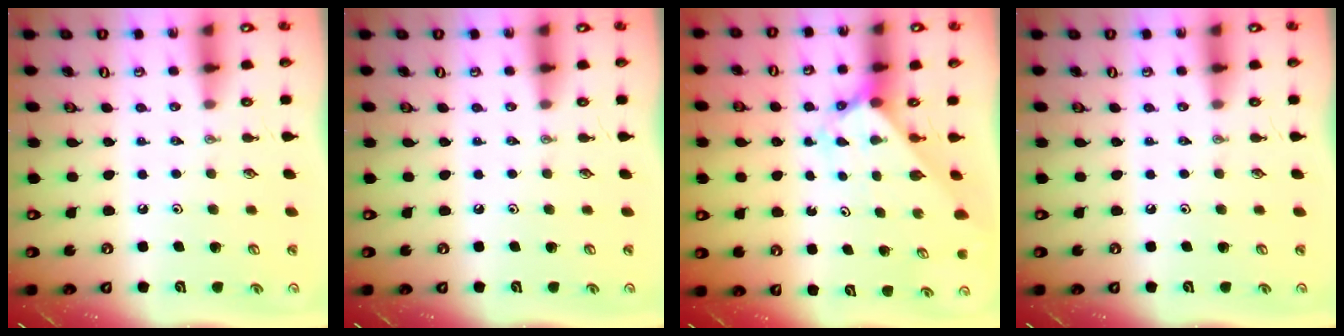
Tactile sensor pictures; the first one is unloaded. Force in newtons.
{"total": 0.0}
{"total": 2.3, "press": 2.3, "slide": 0.2}
{"total": 0.0}